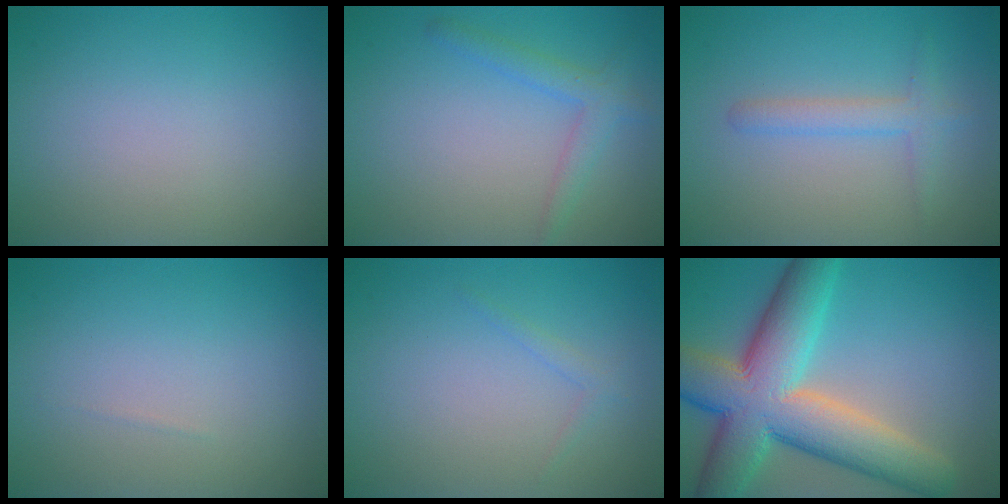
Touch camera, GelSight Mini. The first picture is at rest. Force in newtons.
{"total": 2.4, "press": 2.4, "slide": 0.1}
{"total": 2.0, "press": 2.0, "slide": 0.1}
{"total": 0.0}
{"total": 0.8, "press": 0.8, "slide": 0.0}
{"total": 12.2, "press": 12.2, "slide": 0.5}